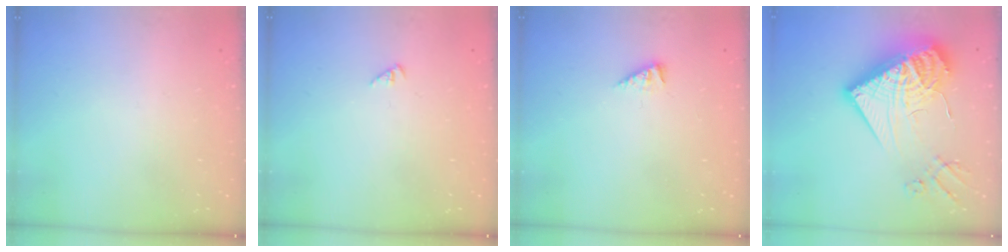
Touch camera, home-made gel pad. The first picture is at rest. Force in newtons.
{"total": 0.0}
{"total": 1.7, "press": 1.7, "slide": 0.3}
{"total": 26.4, "press": 26.3, "slide": 2.2}